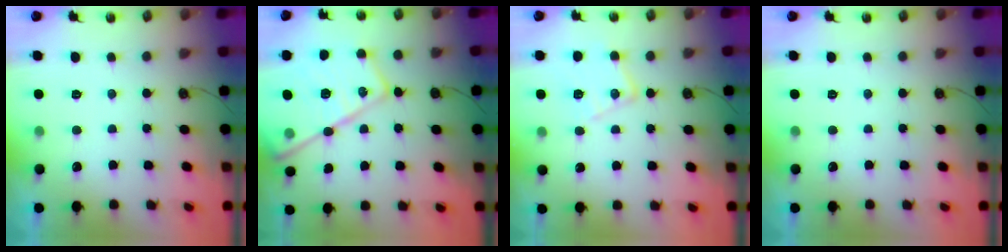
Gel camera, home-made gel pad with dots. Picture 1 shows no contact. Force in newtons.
{"total": 21.7, "press": 21.7, "slide": 1.2}
{"total": 13.0, "press": 13.0, "slide": 0.9}
{"total": 0.0}